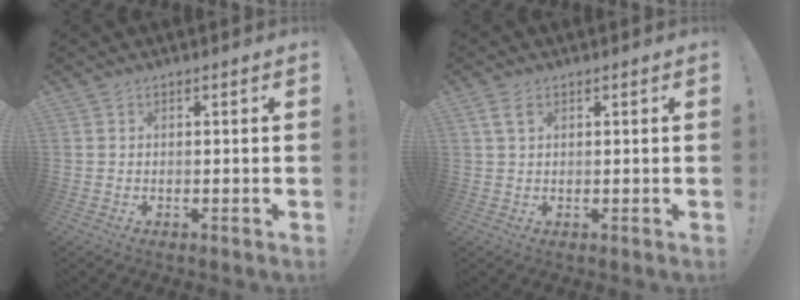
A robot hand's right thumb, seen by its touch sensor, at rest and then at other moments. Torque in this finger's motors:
{"motor_torque": [1.25, 1.32, 0.08, 0.10, 0.31]}